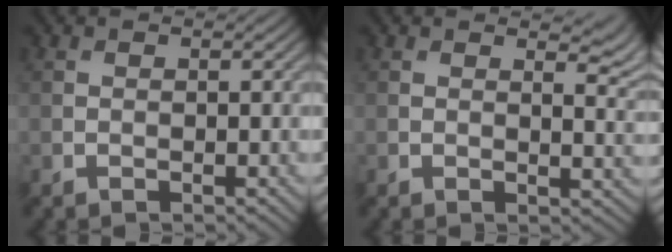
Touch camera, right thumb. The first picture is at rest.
{"total": 3.9, "force": [2.4, 1.1, 2.8], "torque": [-0.040, -0.003, 0.038]}